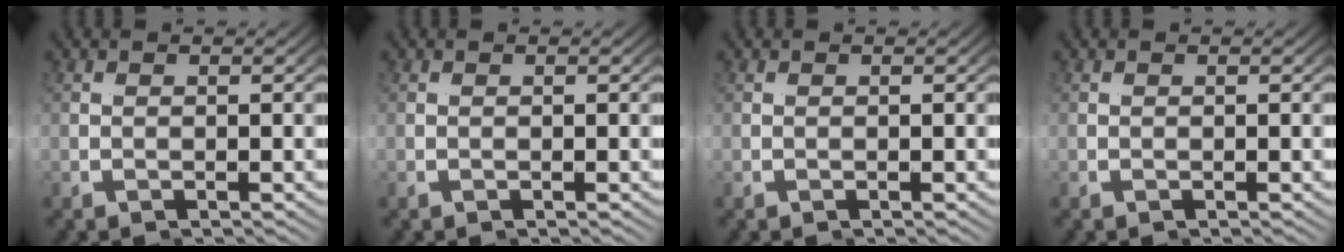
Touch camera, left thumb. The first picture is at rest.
{"total": 0.0}
{"total": 0.0}
{"total": 0.0}